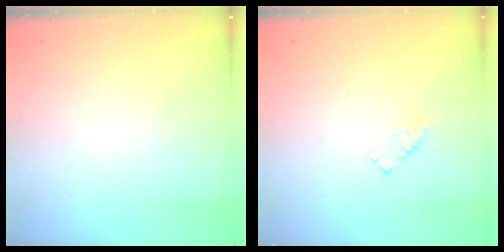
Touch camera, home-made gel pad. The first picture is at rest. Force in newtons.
{"total": 3.3, "press": 3.3, "slide": 0.4}